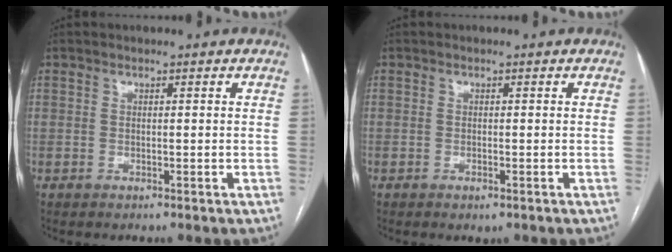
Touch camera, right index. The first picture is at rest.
{"total": 1.0, "force": [-0.6, 0.3, 0.7], "torque": [-0.012, -0.003, -0.004]}